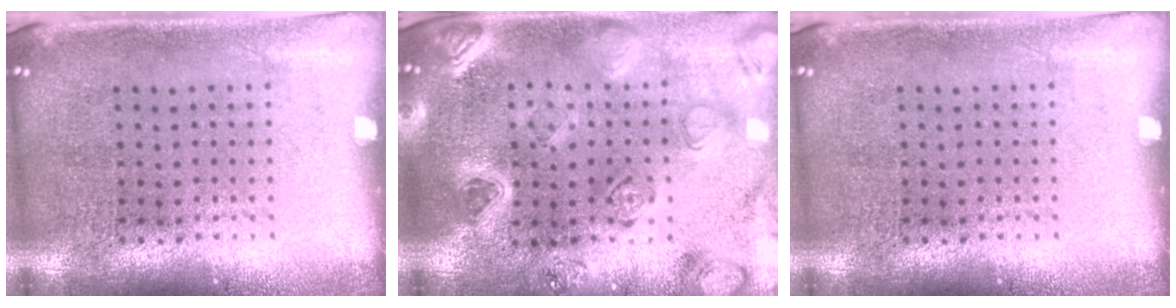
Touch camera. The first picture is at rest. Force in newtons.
{"total": 2.3, "press": 2.3, "slide": 0.4}
{"total": 0.0}